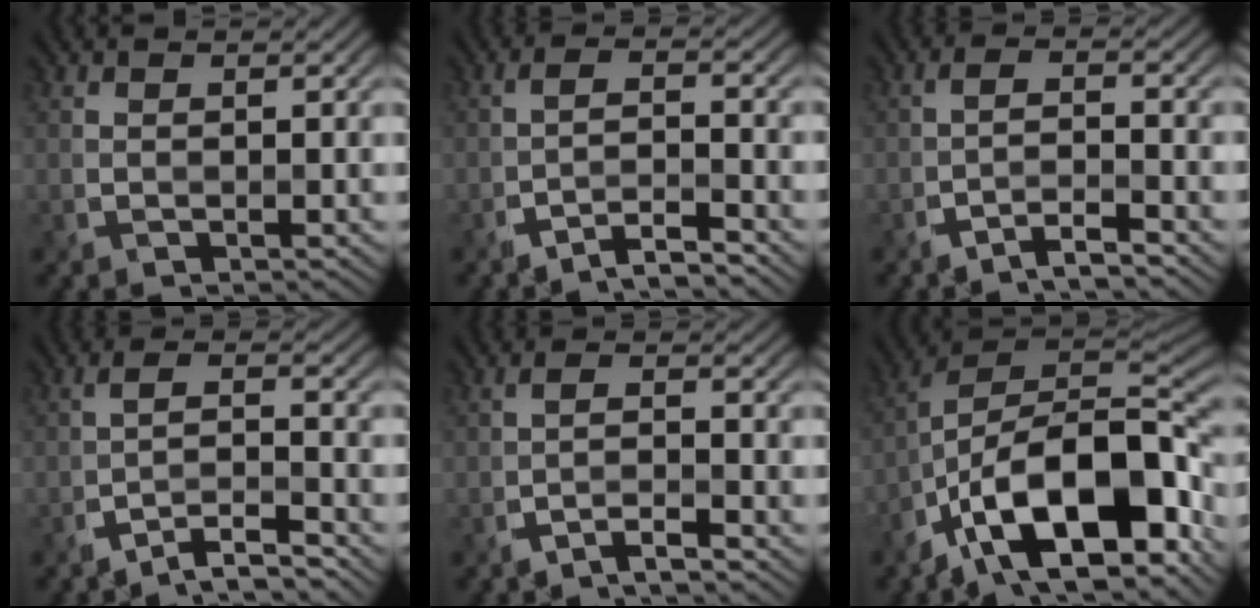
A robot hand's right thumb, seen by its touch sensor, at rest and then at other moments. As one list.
[{"total": 4.4, "force": [-3.4, 0.6, 2.7], "torque": [-0.037, 0.017, -0.071]}, {"total": 3.7, "force": [-2.8, 0.5, 2.4], "torque": [-0.038, 0.013, -0.063]}, {"total": 5.4, "force": [-4.1, 0.8, 3.3], "torque": [-0.044, 0.016, -0.082]}, {"total": 2.9, "force": [-2.2, 0.3, 1.9], "torque": [-0.032, 0.009, -0.054]}, {"total": 18.5, "force": [-7.5, 8.9, 14.3], "torque": [-0.238, 0.000, -0.134]}]